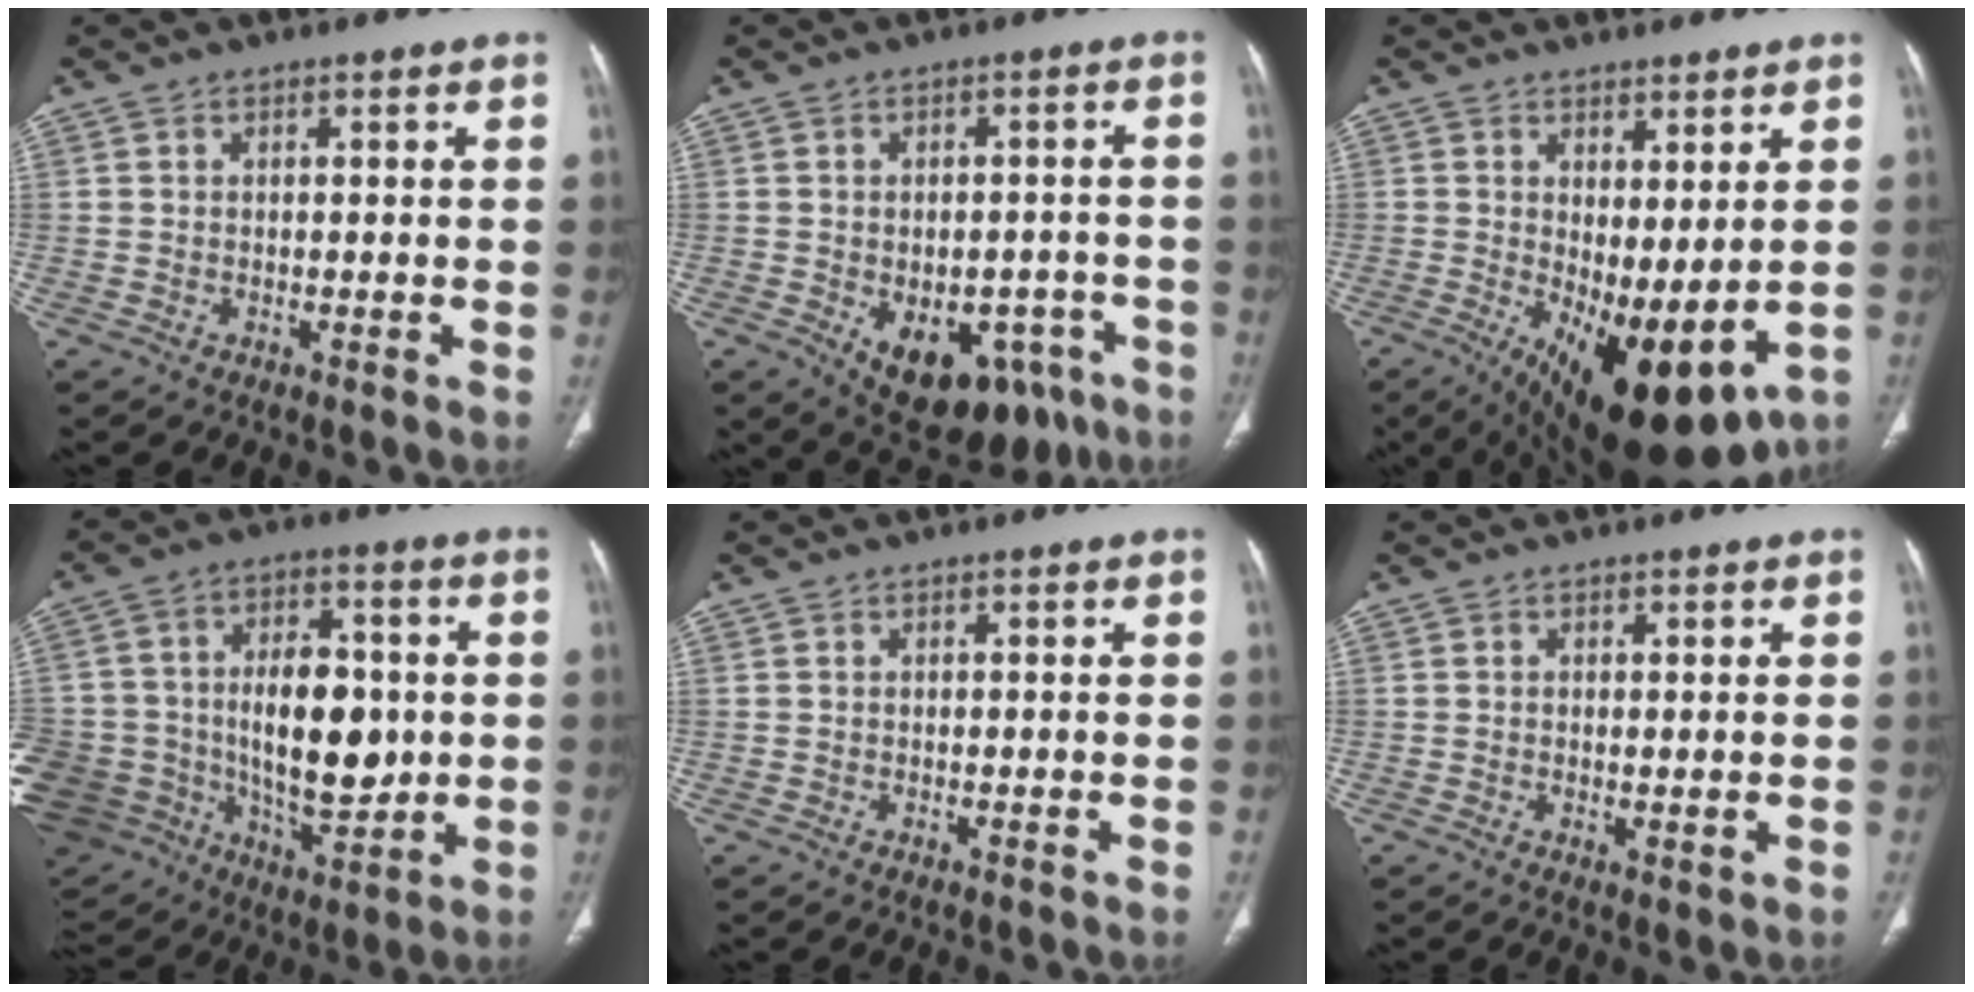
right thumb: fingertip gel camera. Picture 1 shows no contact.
{"total": 15.9, "force": [-7.4, 9.7, 10.1], "torque": [-0.120, 0.025, -0.085]}
{"total": 14.6, "force": [-2.4, 6.2, 13.0], "torque": [-0.202, -0.022, -0.012]}
{"total": 30.7, "force": [-2.1, 21.5, 21.8], "torque": [-0.427, 0.026, -0.007]}
{"total": 0.0}
{"total": 1.3, "force": [0.1, 0.5, 1.2], "torque": [-0.026, -0.008, 0.003]}